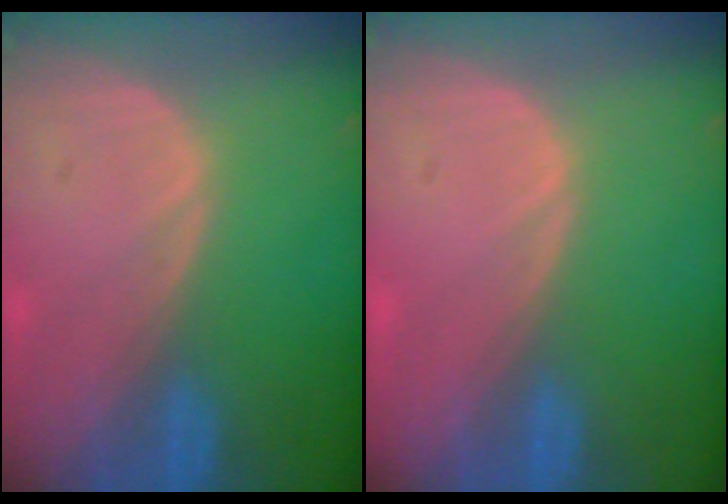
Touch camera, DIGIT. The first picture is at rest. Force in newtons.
{"total": 0.5, "press": 0.1, "slide": 0.5}